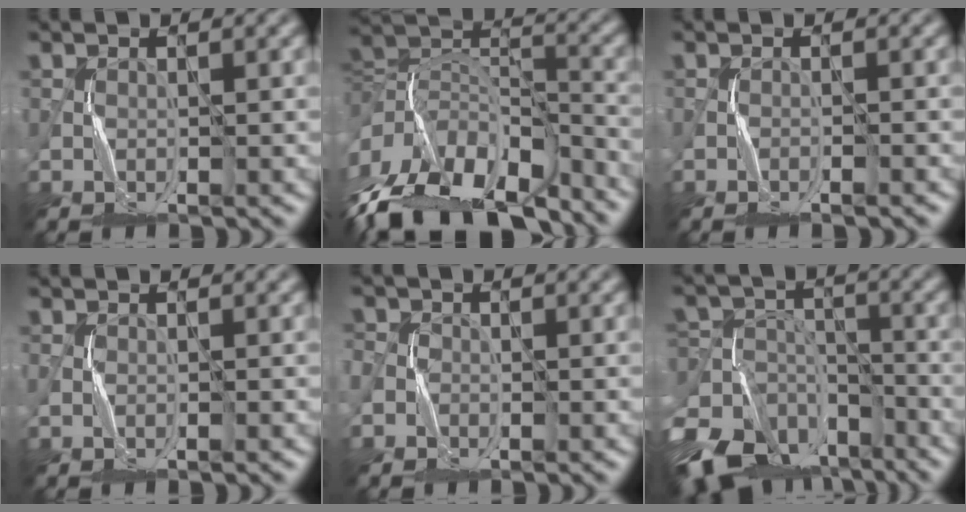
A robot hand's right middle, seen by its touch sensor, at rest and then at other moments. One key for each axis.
{"total": 15.7, "fx": -9.2, "fy": 8.3, "fz": 9.6, "tx": -0.220, "ty": -0.021, "tz": -0.142}
{"total": 0.9, "fx": -0.8, "fy": -0.1, "fz": 0.4, "tx": -0.006, "ty": 0.005, "tz": -0.016}
{"total": 0.5, "fx": -0.2, "fy": 0.2, "fz": 0.4, "tx": -0.010, "ty": -0.002, "tz": -0.005}
{"total": 1.3, "fx": -0.6, "fy": 1.2, "fz": 0.0, "tx": 0.012, "ty": -0.001, "tz": -0.012}
{"total": 14.1, "fx": -9.9, "fy": 8.2, "fz": 5.9, "tx": -0.128, "ty": -0.021, "tz": -0.158}